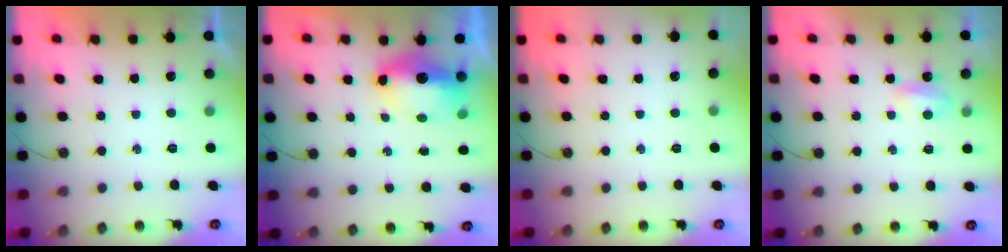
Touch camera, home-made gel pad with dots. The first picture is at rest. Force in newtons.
{"total": 7.3, "press": 7.2, "slide": 0.7}
{"total": 0.0}
{"total": 3.9, "press": 3.9, "slide": 0.7}